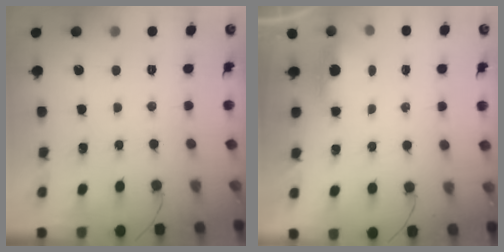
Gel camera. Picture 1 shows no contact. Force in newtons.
{"total": 3.3, "press": 3.1, "slide": 1.1}